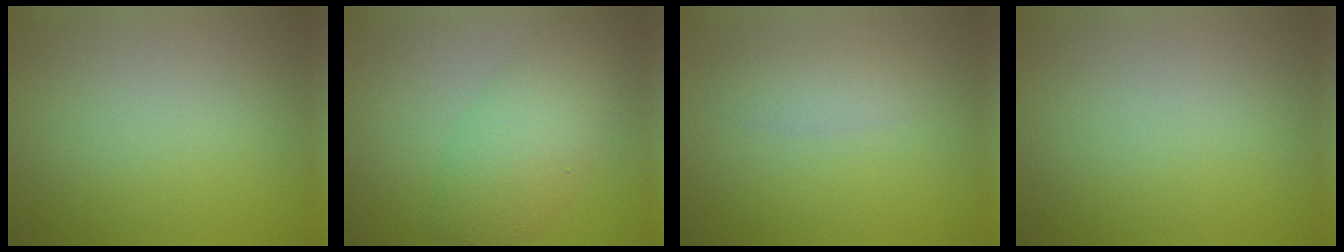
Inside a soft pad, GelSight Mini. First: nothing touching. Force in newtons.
{"total": 5.6, "press": 5.6, "slide": 0.4}
{"total": 1.7, "press": 1.7, "slide": 0.1}
{"total": 0.0}